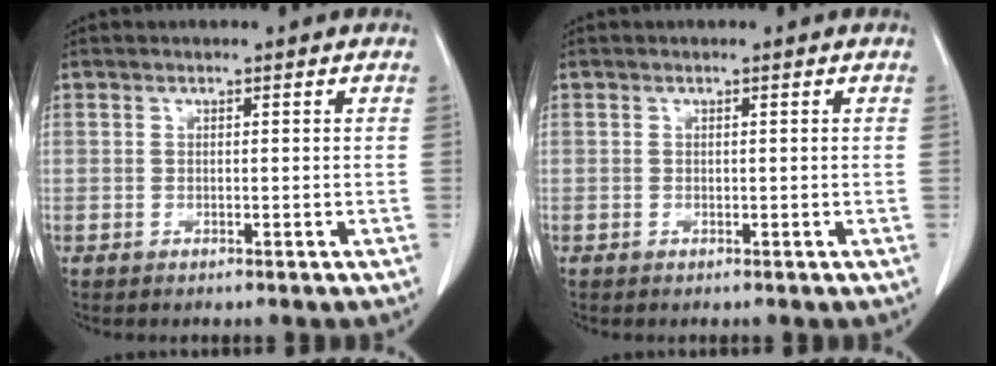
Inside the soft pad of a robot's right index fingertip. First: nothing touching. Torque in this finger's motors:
{"motor_torque": [0.04, 0.00, 0.06, 0.01]}